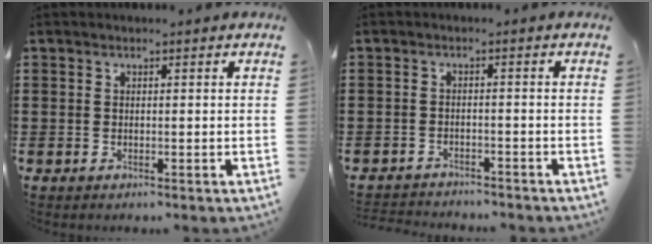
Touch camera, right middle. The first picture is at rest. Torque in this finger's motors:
{"motor_torque": [0.07, 0.05, 0.01, 0.02]}